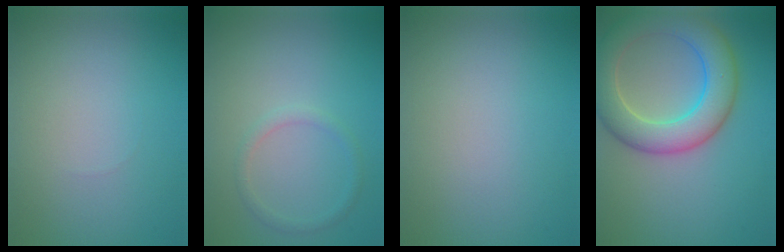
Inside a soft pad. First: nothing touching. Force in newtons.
{"total": 1.2, "press": 1.2, "slide": 0.1}
{"total": 0.0}
{"total": 7.7, "press": 7.7, "slide": 0.3}